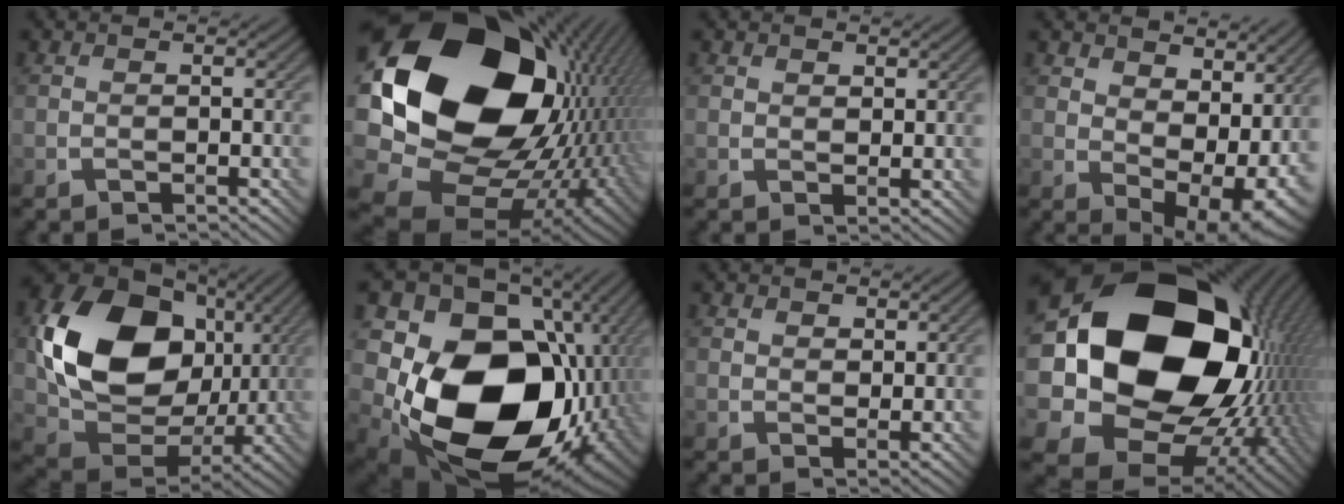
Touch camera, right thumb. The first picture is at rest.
{"total": 23.2, "force": [5.1, 17.2, 14.8], "torque": [-0.328, -0.037, 0.129]}
{"total": 1.6, "force": [1.2, 0.9, 0.7], "torque": [-0.011, -0.004, 0.023]}
{"total": 10.4, "force": [4.4, 6.3, 7.0], "torque": [-0.111, -0.020, 0.090]}
{"total": 18.1, "force": [3.7, 13.8, 11.1], "torque": [-0.239, -0.007, 0.077]}
{"total": 20.1, "force": [-1.4, 15.6, 12.5], "torque": [-0.249, -0.067, 0.015]}
{"total": 2.6, "force": [1.7, 1.4, 1.3], "torque": [-0.024, -0.008, 0.034]}
{"total": 24.2, "force": [3.2, 18.6, 15.2], "torque": [-0.332, -0.067, 0.087]}